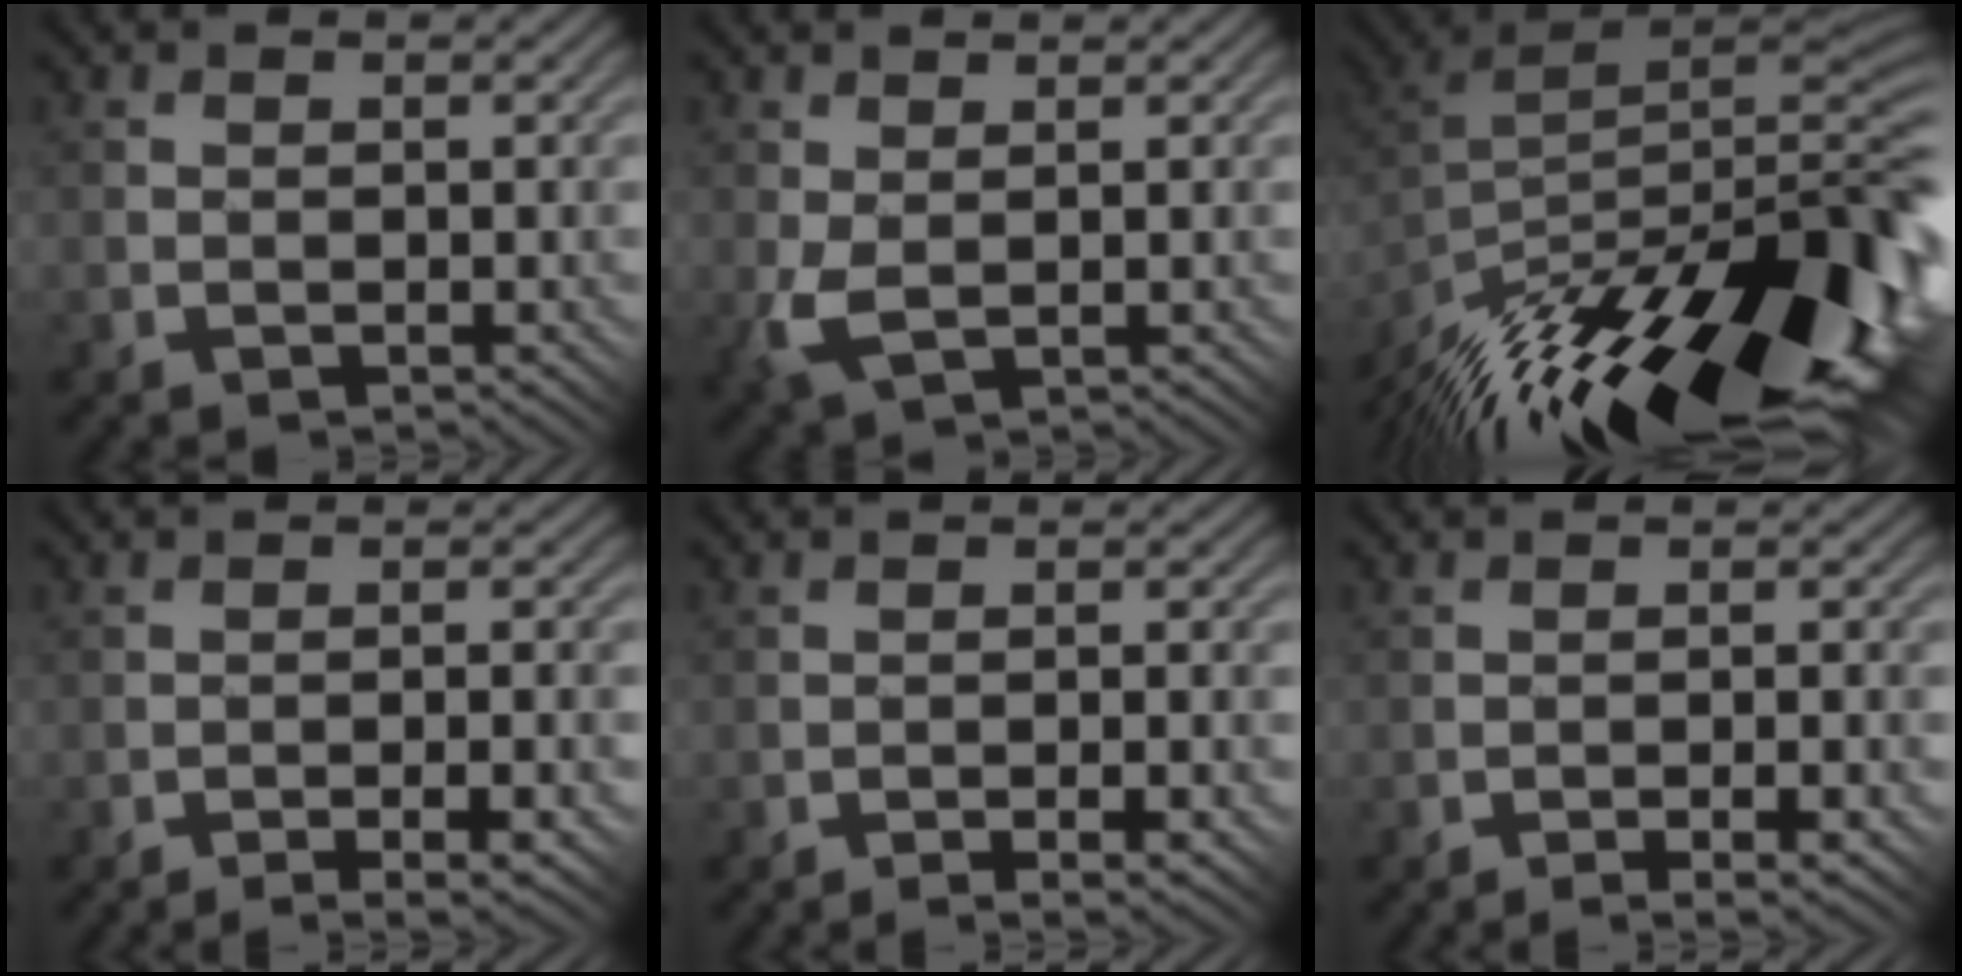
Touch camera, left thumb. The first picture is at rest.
{"total": 3.2, "force": [-0.2, 1.7, 2.7], "torque": [-0.076, -0.006, -0.001]}
{"total": 16.8, "force": [-10.4, 4.7, 12.4], "torque": [-0.199, 0.025, -0.173]}
{"total": 6.0, "force": [-3.9, 1.3, 4.4], "torque": [-0.064, 0.016, -0.048]}
{"total": 4.7, "force": [-3.0, 1.4, 3.3], "torque": [-0.043, 0.014, -0.035]}
{"total": 5.3, "force": [-3.3, 1.4, 3.8], "torque": [-0.053, 0.015, -0.041]}